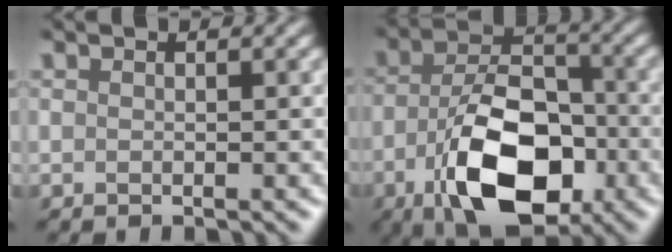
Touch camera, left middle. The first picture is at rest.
{"total": 9.9, "force": [-4.4, 5.1, 7.2], "torque": [-0.140, 0.004, -0.074]}